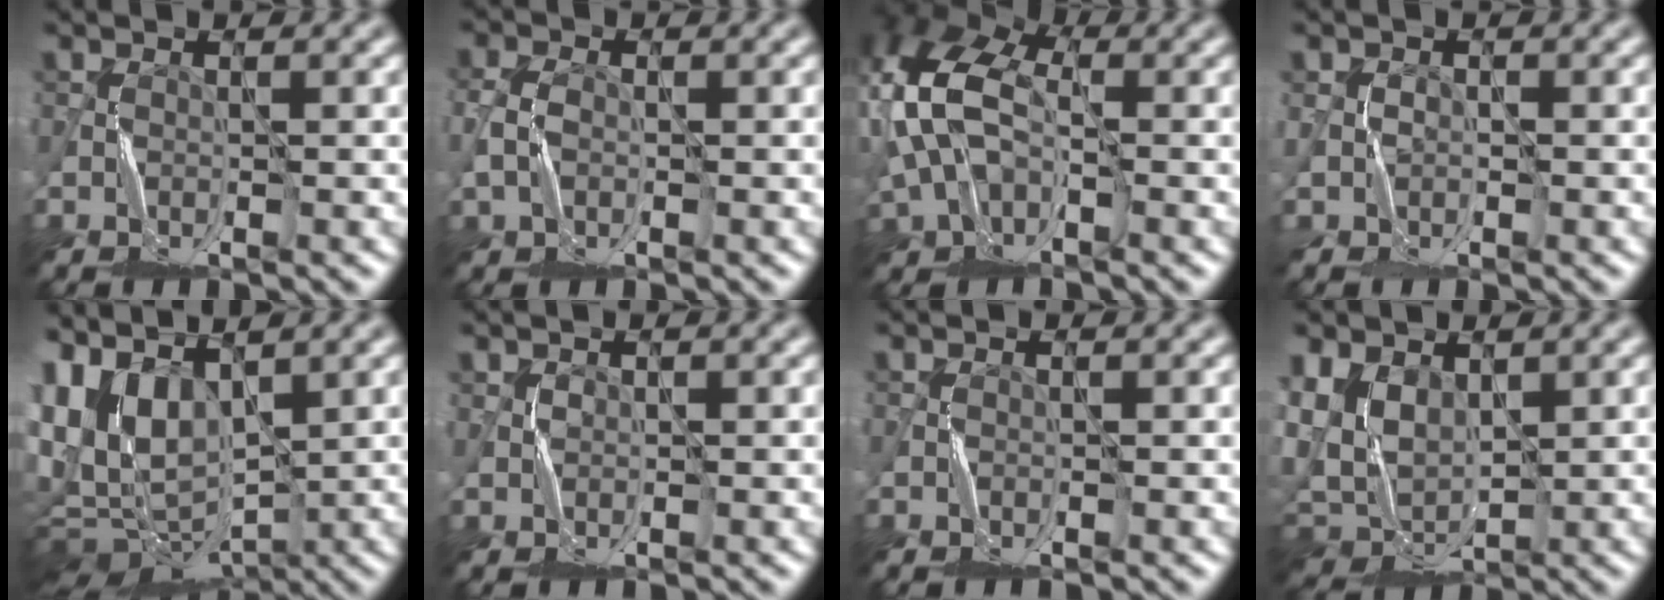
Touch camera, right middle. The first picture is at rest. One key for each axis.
{"total": 2.3, "fx": -0.3, "fy": 1.8, "fz": 1.5, "tx": -0.040, "ty": 0.004, "tz": -0.013}
{"total": 10.0, "fx": 1.0, "fy": 6.5, "fz": 7.6, "tx": -0.186, "ty": 0.015, "tz": 0.005}
{"total": 1.0, "fx": 0.3, "fy": 0.0, "fz": -0.9, "tx": 0.024, "ty": 0.001, "tz": 0.008}
{"total": 9.4, "fx": 3.5, "fy": 5.7, "fz": 6.6, "tx": -0.121, "ty": -0.022, "tz": 0.078}
{"total": 1.4, "fx": 0.5, "fy": -0.5, "fz": -1.2, "tx": 0.030, "ty": -0.002, "tz": 0.012}
{"total": 0.0}
{"total": 3.9, "fx": 1.9, "fy": 2.9, "fz": 2.0, "tx": -0.047, "ty": -0.003, "tz": 0.033}